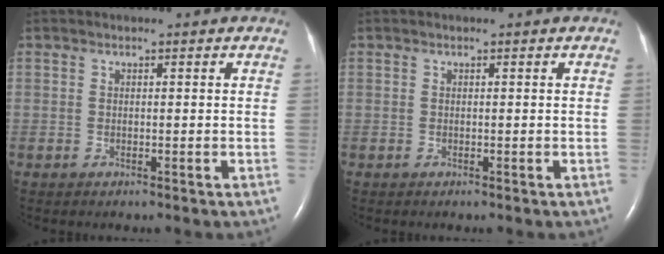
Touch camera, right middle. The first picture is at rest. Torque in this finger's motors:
{"motor_torque": [0.06, -0.13, 0.00, 0.00]}